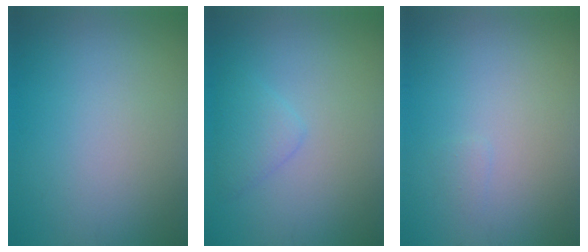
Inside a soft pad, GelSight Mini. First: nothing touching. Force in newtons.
{"total": 2.0, "press": 2.0, "slide": 0.0}
{"total": 0.5, "press": 0.5, "slide": 0.1}